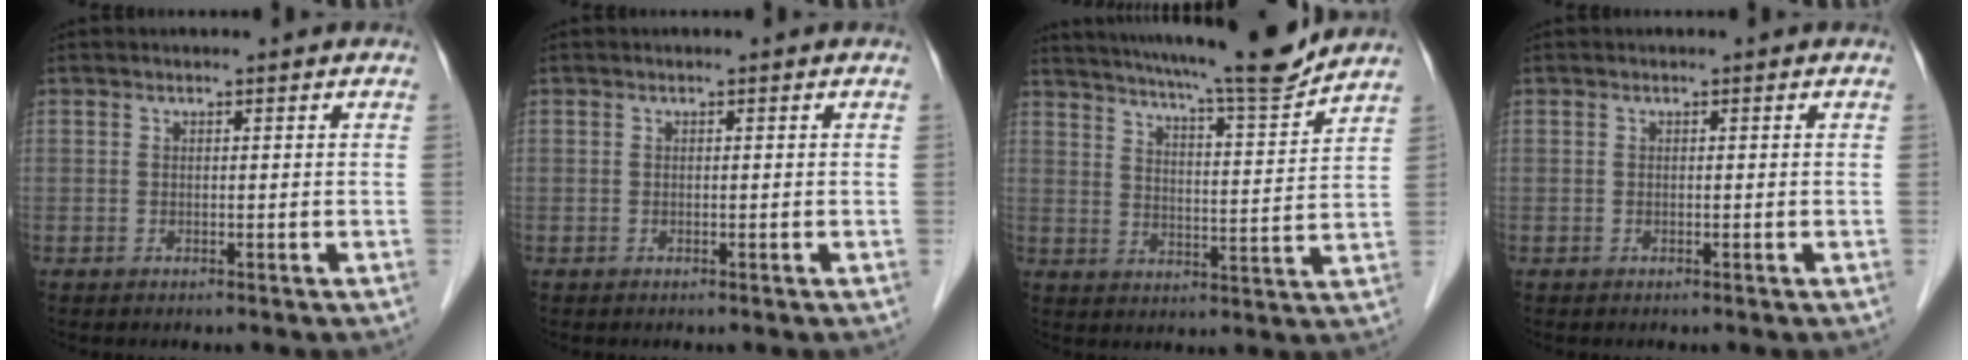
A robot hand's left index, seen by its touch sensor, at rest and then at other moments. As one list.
[{"total": 0.0}, {"total": 16.2, "force": [14.6, -0.2, 7.0], "torque": [-0.114, -0.021, 0.206]}, {"total": 0.0}]